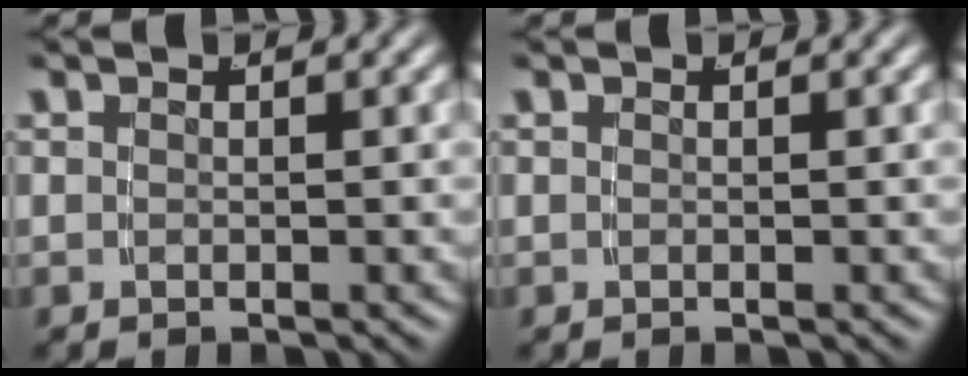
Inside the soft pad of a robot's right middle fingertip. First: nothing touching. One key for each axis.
{"total": 0.0}